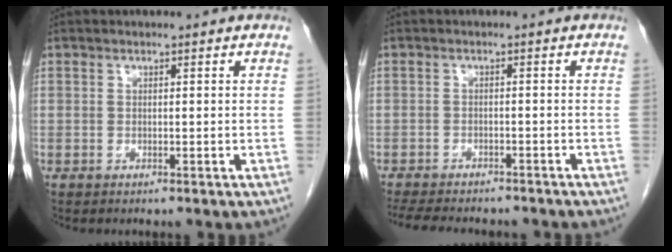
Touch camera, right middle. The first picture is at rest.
{"total": 13.1, "force": [-11.4, 3.6, 5.5], "torque": [-0.108, -0.010, -0.149]}